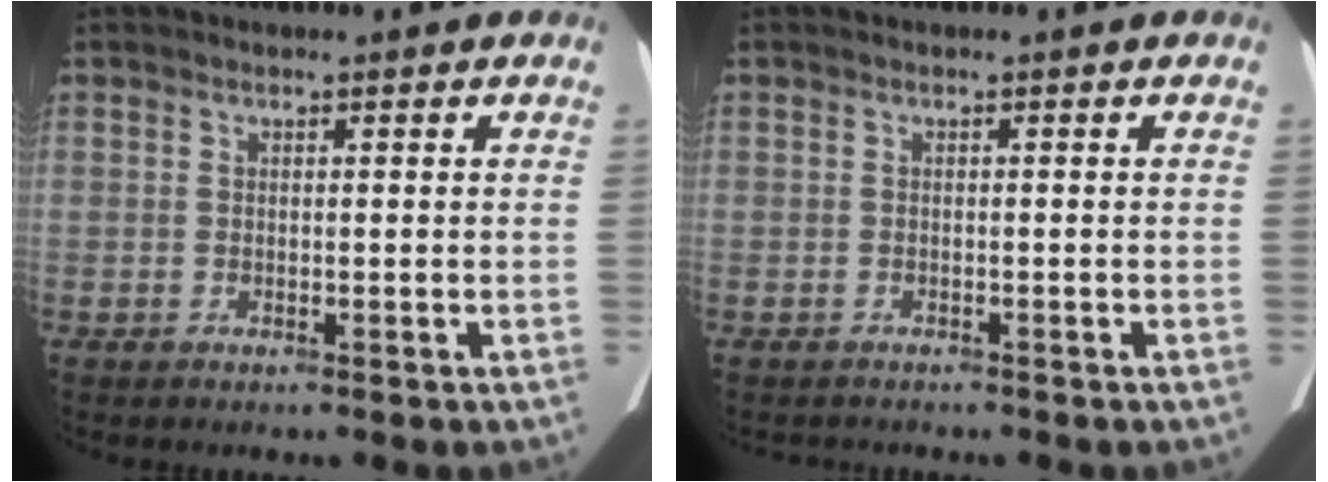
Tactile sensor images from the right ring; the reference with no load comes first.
{"total": 1.9, "force": [-1.7, 0.6, 0.4], "torque": [-0.011, -0.004, -0.019]}